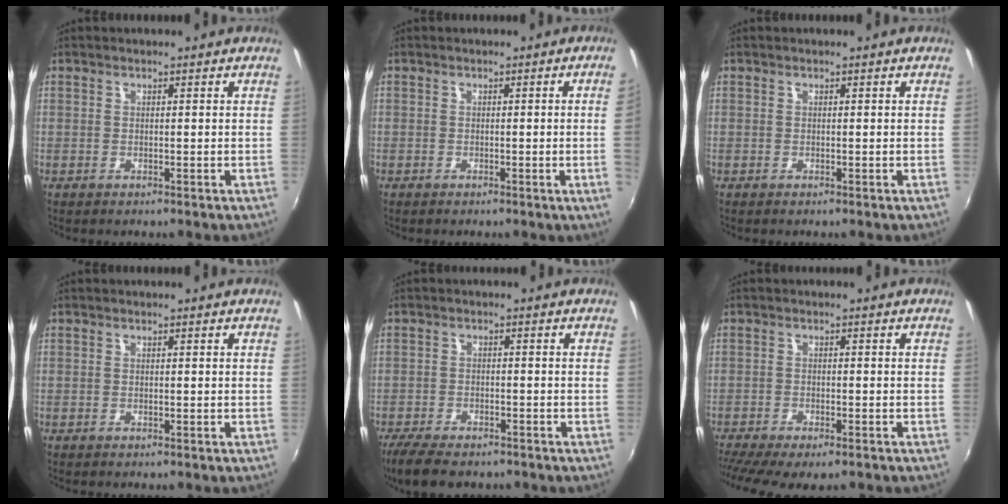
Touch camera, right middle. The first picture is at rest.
{"total": 2.3, "force": [-0.1, -1.3, 1.9], "torque": [-0.029, -0.011, 0.003]}
{"total": 0.0}
{"total": 0.0}
{"total": 8.7, "force": [-7.0, 2.8, 4.2], "torque": [-0.104, -0.028, -0.121]}
{"total": 9.2, "force": [-7.2, 2.1, 5.3], "torque": [-0.123, -0.041, -0.119]}